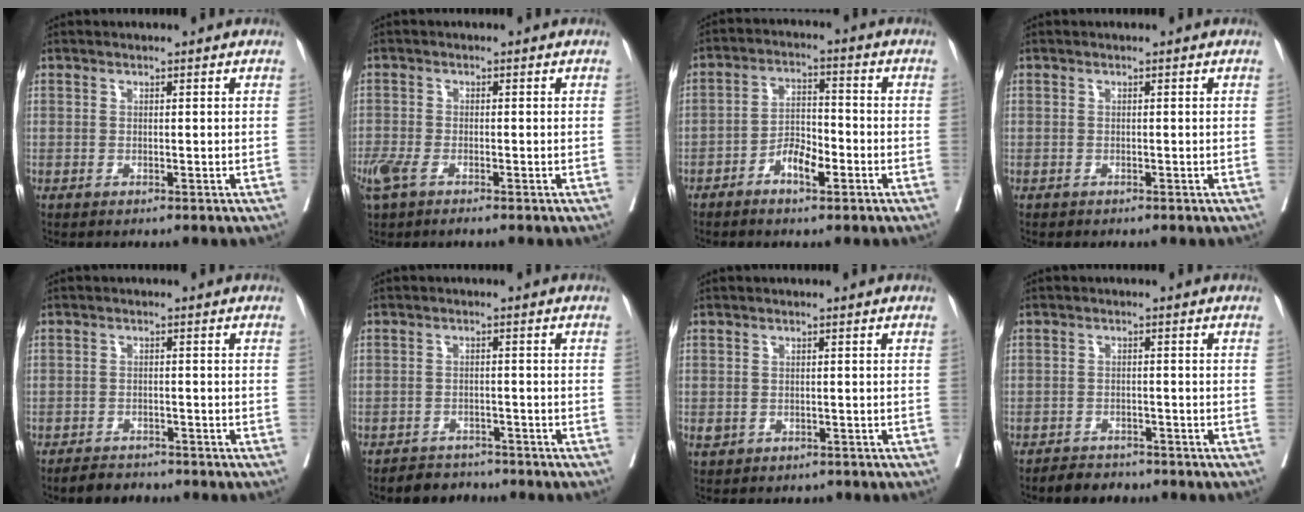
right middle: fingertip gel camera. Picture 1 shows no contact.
{"total": 4.2, "force": [-2.7, 1.5, 2.9], "torque": [-0.067, -0.010, -0.052]}
{"total": 5.3, "force": [-2.9, 1.9, 4.1], "torque": [-0.076, 0.007, -0.051]}
{"total": 0.0}
{"total": 3.7, "force": [-3.3, 1.3, 0.8], "torque": [-0.016, -0.004, -0.054]}
{"total": 4.5, "force": [-4.1, 1.8, 0.0], "torque": [0.001, 0.000, -0.063]}
{"total": 2.2, "force": [-1.1, 1.7, 0.7], "torque": [-0.014, 0.004, -0.008]}
{"total": 4.0, "force": [-3.6, 1.6, 0.6], "torque": [-0.013, -0.002, -0.055]}